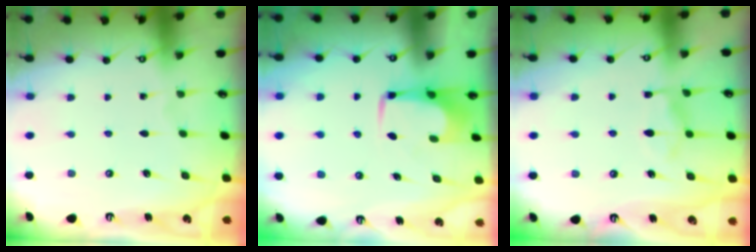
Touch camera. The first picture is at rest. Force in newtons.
{"total": 1.8, "press": 1.6, "slide": 0.6}
{"total": 8.6, "press": 8.6, "slide": 0.7}